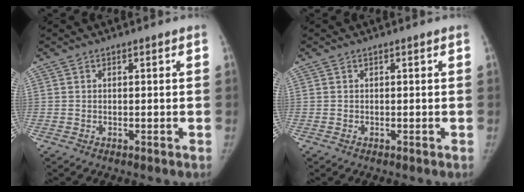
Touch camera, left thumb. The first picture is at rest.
{"total": 0.0}